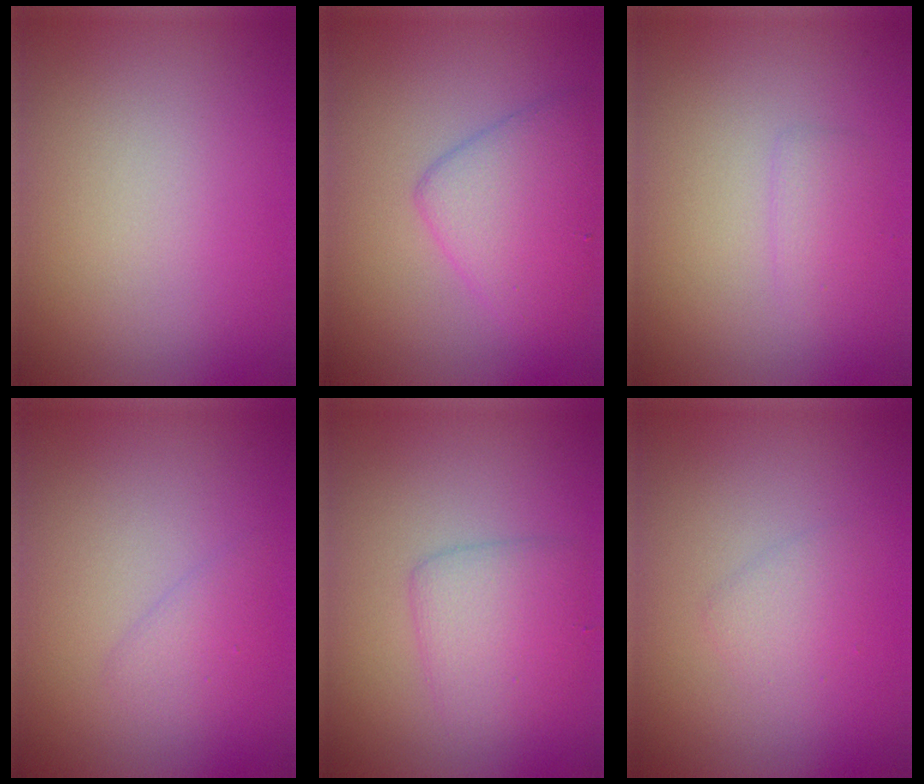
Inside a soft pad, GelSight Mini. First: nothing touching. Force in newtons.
{"total": 4.4, "press": 4.3, "slide": 0.1}
{"total": 1.2, "press": 1.2, "slide": 0.0}
{"total": 1.4, "press": 1.4, "slide": 0.1}
{"total": 3.3, "press": 3.3, "slide": 0.1}
{"total": 1.4, "press": 1.4, "slide": 0.0}